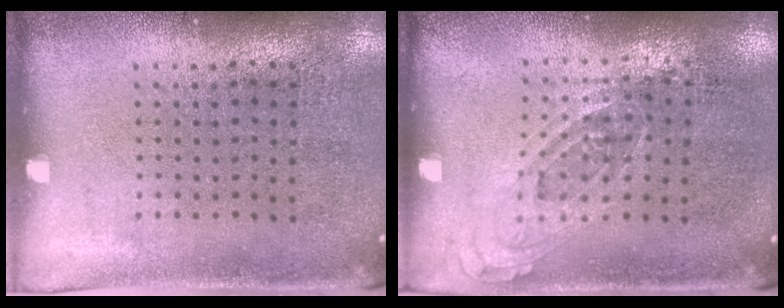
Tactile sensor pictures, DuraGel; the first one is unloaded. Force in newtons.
{"total": 0.7, "press": 0.7, "slide": 0.3}